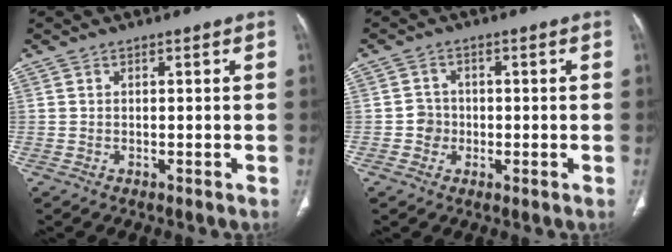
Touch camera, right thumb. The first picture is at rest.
{"total": 3.0, "force": [-0.6, 2.9, 0.8], "torque": [0.005, 0.009, -0.014]}